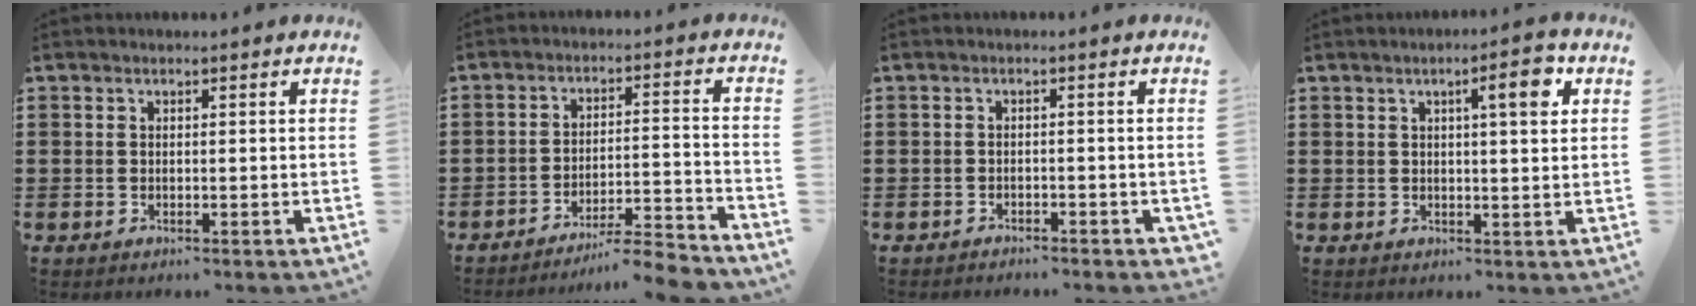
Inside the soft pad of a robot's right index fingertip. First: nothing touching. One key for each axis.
{"total": 6.4, "fx": -5.9, "fy": -0.2, "fz": 2.4, "tx": -0.036, "ty": -0.006, "tz": -0.113}
{"total": 1.1, "fx": -1.0, "fy": 0.4, "fz": 0.0, "tx": -0.006, "ty": 0.002, "tz": -0.024}
{"total": 5.1, "fx": 2.0, "fy": 0.9, "fz": 4.6, "tx": -0.063, "ty": -0.005, "tz": 0.022}